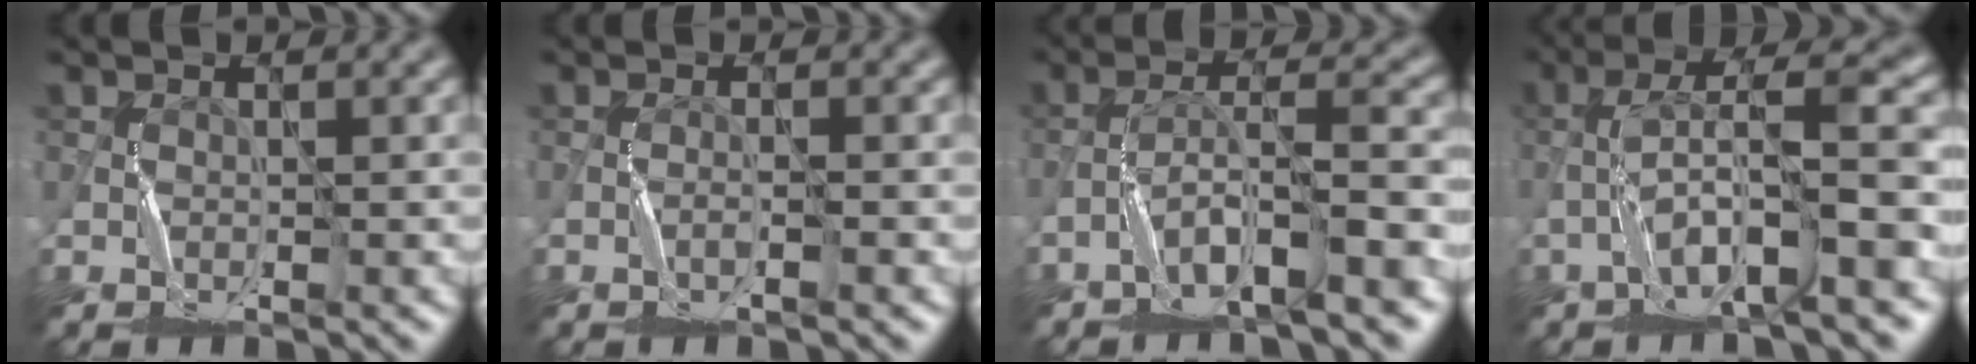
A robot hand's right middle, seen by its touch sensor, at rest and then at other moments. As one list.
[{"total": 1.0, "force": [-0.5, 0.1, 0.9], "torque": [-0.014, 0.007, -0.013]}, {"total": 6.0, "force": [-3.7, 0.8, 4.6], "torque": [-0.081, 0.015, -0.068]}, {"total": 7.8, "force": [-2.9, 1.3, 7.1], "torque": [-0.131, 0.025, -0.057]}]